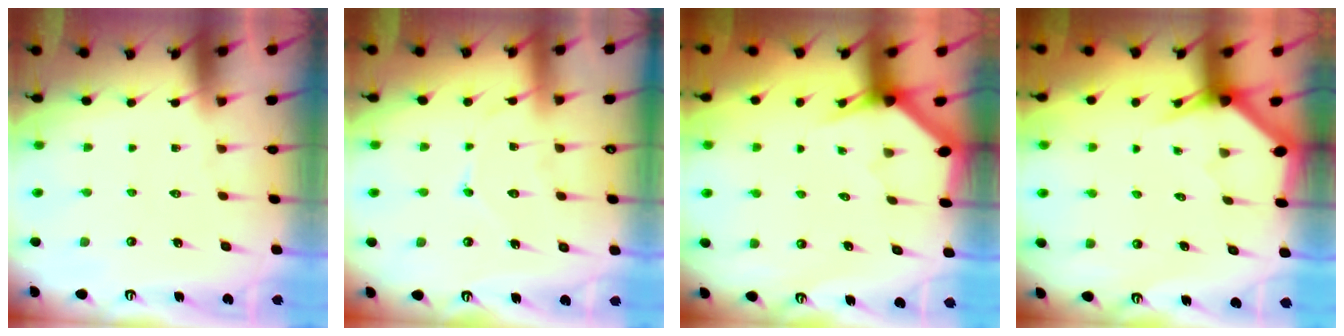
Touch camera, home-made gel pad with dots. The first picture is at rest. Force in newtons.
{"total": 8.1, "press": 8.0, "slide": 0.8}
{"total": 3.0, "press": 3.0, "slide": 0.2}
{"total": 3.0, "press": 3.0, "slide": 0.1}